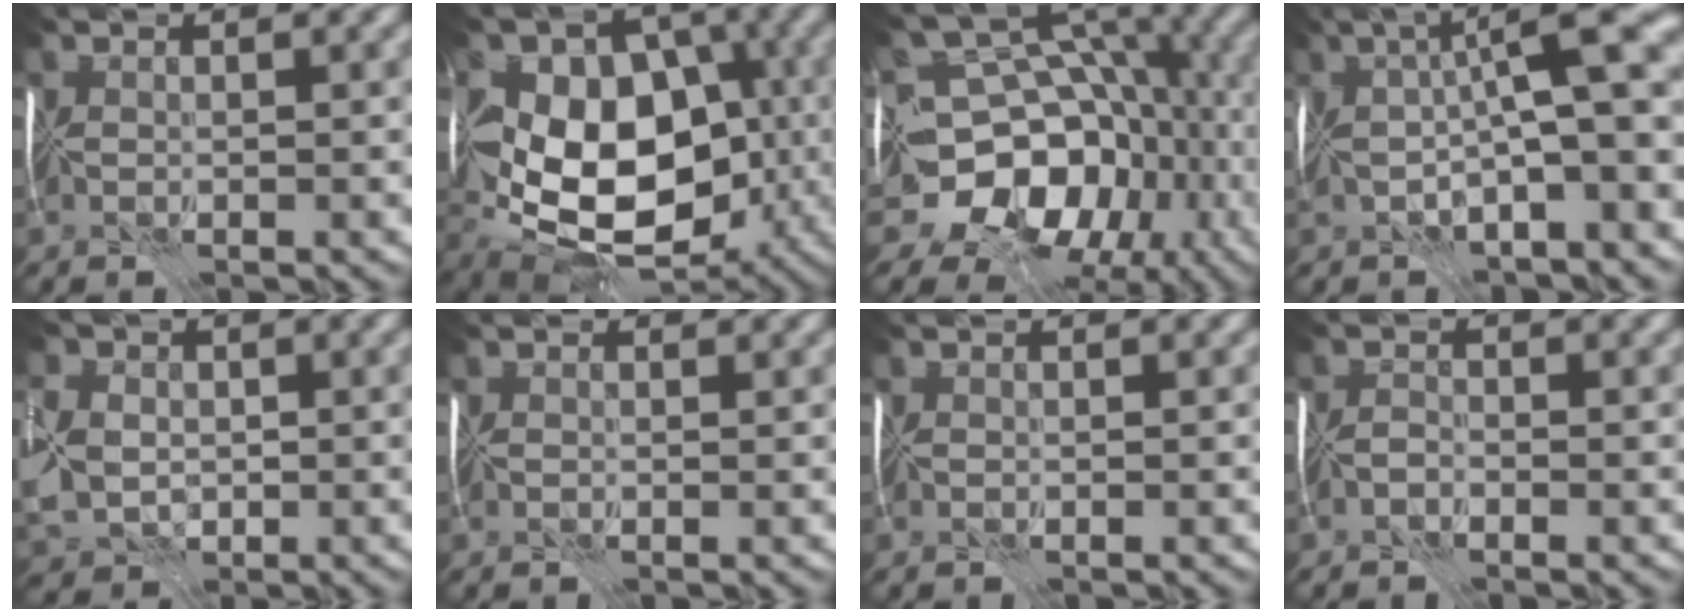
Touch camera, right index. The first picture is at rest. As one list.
[{"total": 13.4, "force": [-1.3, 9.1, 9.7], "torque": [-0.148, -0.018, -0.022]}, {"total": 13.8, "force": [-4.3, 11.3, 6.6], "torque": [-0.113, -0.005, -0.085]}, {"total": 11.8, "force": [0.3, 3.4, 11.3], "torque": [-0.170, 0.013, 0.001]}, {"total": 5.6, "force": [-0.5, 4.6, 3.2], "torque": [-0.082, 0.001, -0.019]}, {"total": 0.8, "force": [0.5, 0.5, 0.3], "torque": [-0.006, 0.000, 0.004]}, {"total": 0.0}, {"total": 1.0, "force": [-1.0, 0.0, 0.0], "torque": [-0.002, 0.004, -0.026]}]